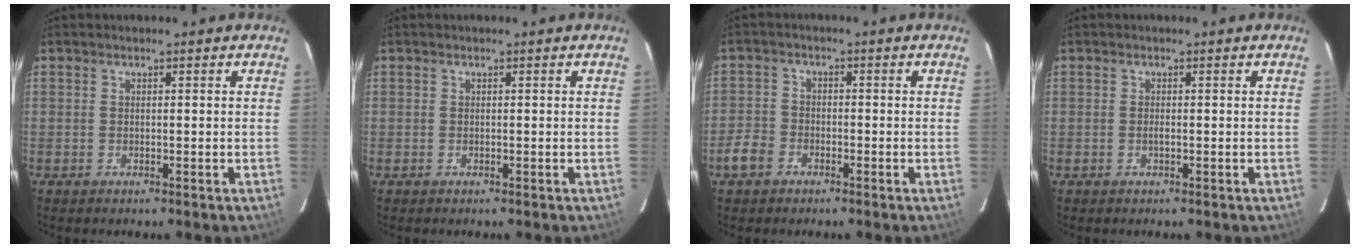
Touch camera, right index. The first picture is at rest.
{"total": 0.0}
{"total": 4.5, "force": [-2.7, 3.3, 1.6], "torque": [-0.035, 0.010, -0.050]}
{"total": 0.8, "force": [-0.2, 0.1, 0.8], "torque": [-0.016, 0.001, -0.005]}